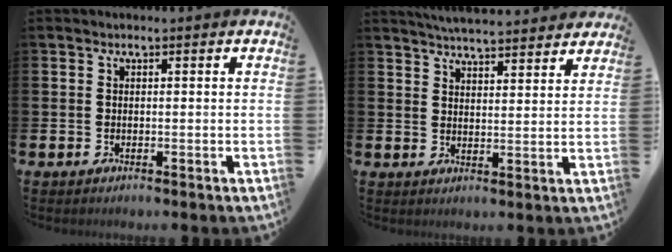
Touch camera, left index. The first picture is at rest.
{"total": 5.2, "force": [5.1, 0.2, 0.6], "torque": [-0.022, -0.029, 0.092]}